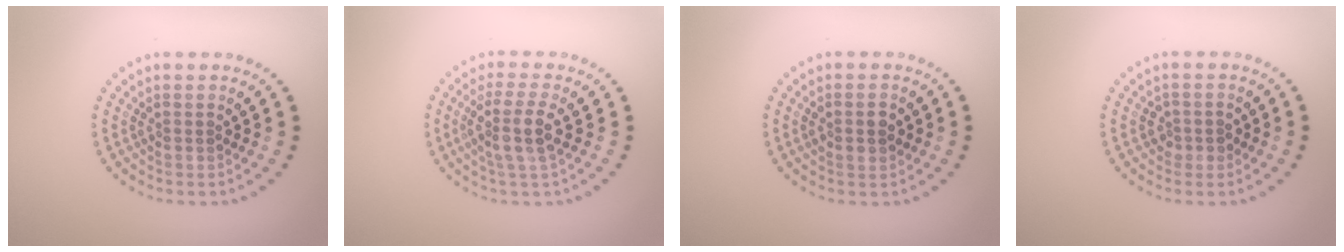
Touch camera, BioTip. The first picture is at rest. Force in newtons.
{"total": 3.3, "press": 2.8, "slide": 1.8}
{"total": 1.8, "press": 1.8, "slide": 0.1}
{"total": 1.3, "press": 1.3, "slide": 0.4}